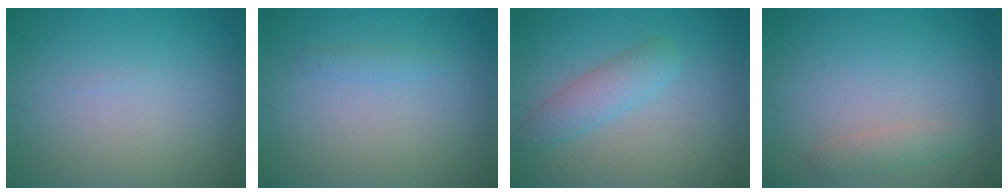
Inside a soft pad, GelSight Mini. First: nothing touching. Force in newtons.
{"total": 0.8, "press": 0.8, "slide": 0.1}
{"total": 2.9, "press": 2.9, "slide": 0.1}
{"total": 1.5, "press": 1.5, "slide": 0.0}